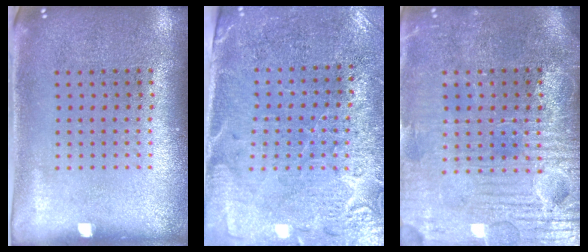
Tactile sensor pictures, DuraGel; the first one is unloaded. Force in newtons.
{"total": 3.0, "press": 2.9, "slide": 1.0}
{"total": 4.0, "press": 3.8, "slide": 1.2}